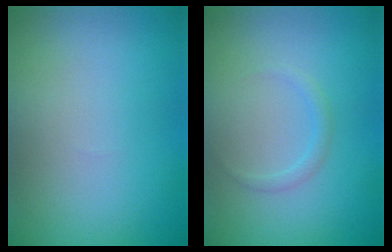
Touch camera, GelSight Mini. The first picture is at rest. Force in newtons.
{"total": 1.0, "press": 1.0, "slide": 0.0}